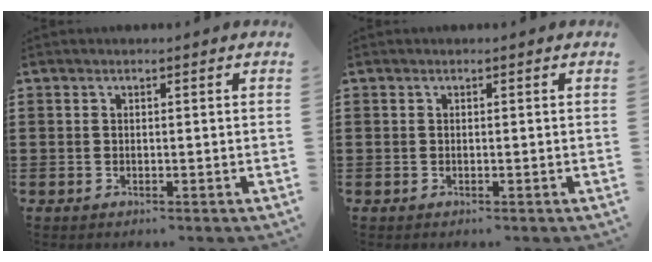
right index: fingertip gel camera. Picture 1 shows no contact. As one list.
[{"total": 0.0}]